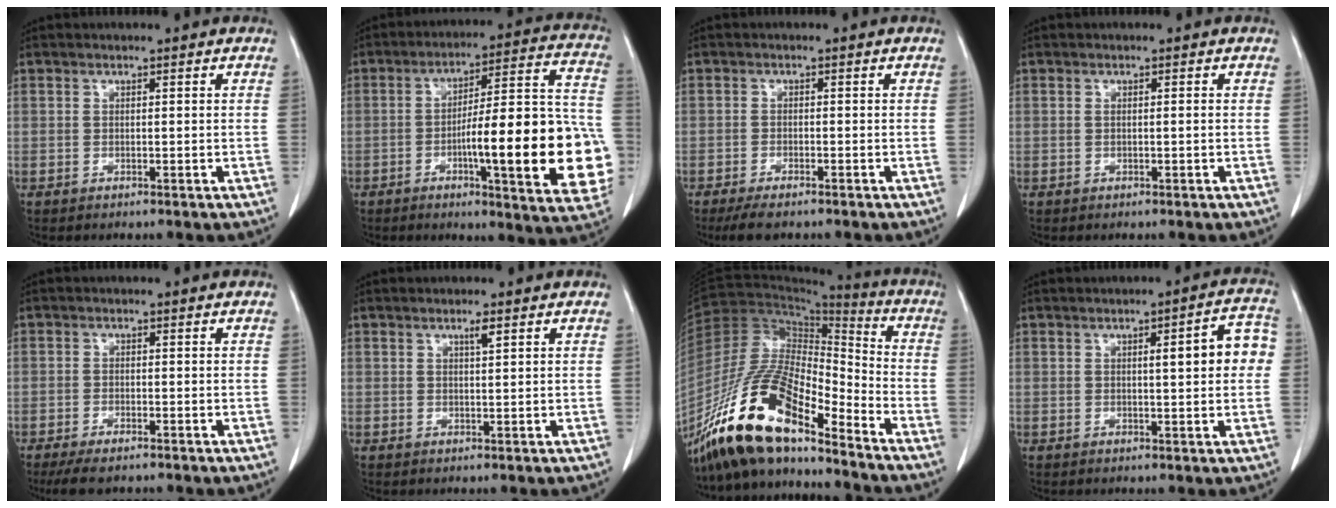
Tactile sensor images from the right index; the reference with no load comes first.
{"total": 22.7, "force": [-5.3, 3.4, 21.8], "torque": [-0.223, 0.026, -0.064]}
{"total": 3.9, "force": [-3.1, 0.9, 2.2], "torque": [-0.042, -0.008, -0.048]}
{"total": 0.7, "force": [0.0, 0.1, 0.7], "torque": [-0.016, 0.000, 0.002]}
{"total": 4.2, "force": [-3.3, 1.1, 2.3], "torque": [-0.040, -0.009, -0.051]}
{"total": 1.4, "force": [0.8, 0.0, 1.1], "torque": [-0.022, -0.002, 0.015]}
{"total": 18.7, "force": [-13.8, 4.6, 11.7], "torque": [-0.231, 0.001, -0.254]}
{"total": 6.8, "force": [0.8, 1.2, 6.6], "torque": [-0.083, 0.019, 0.008]}